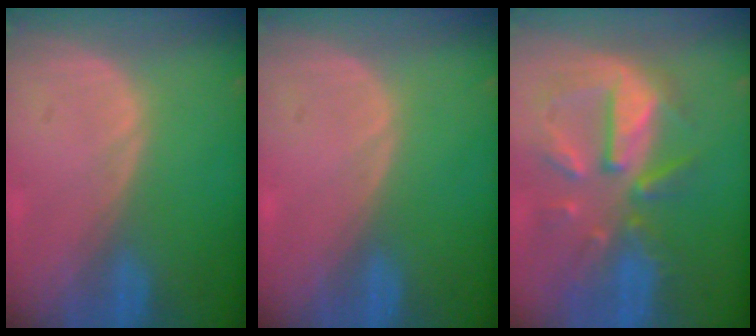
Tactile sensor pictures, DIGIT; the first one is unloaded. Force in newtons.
{"total": 0.0}
{"total": 10.2, "press": 9.3, "slide": 4.2}